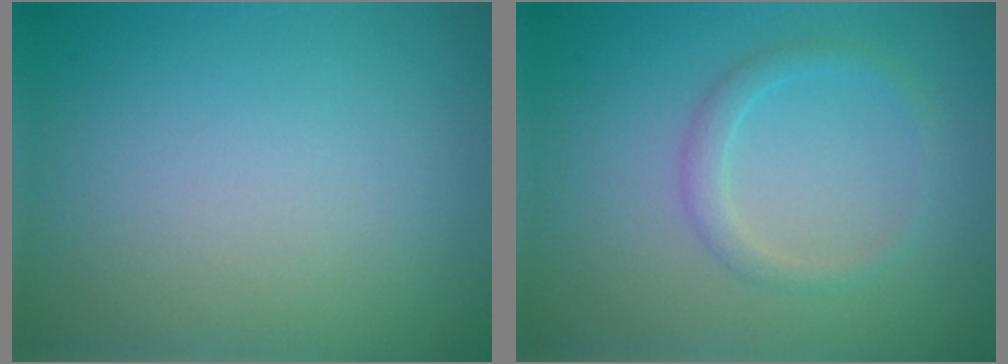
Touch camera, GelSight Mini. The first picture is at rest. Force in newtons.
{"total": 1.7, "press": 1.7, "slide": 0.1}